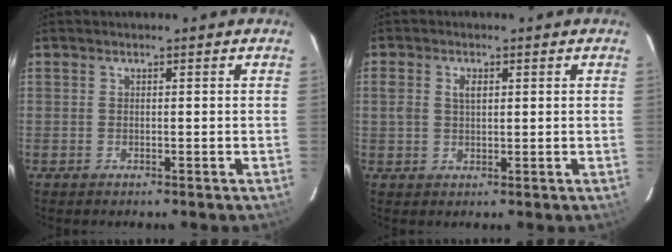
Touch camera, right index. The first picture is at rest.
{"total": 2.8, "force": [0.7, 1.8, 2.1], "torque": [-0.039, 0.006, 0.013]}